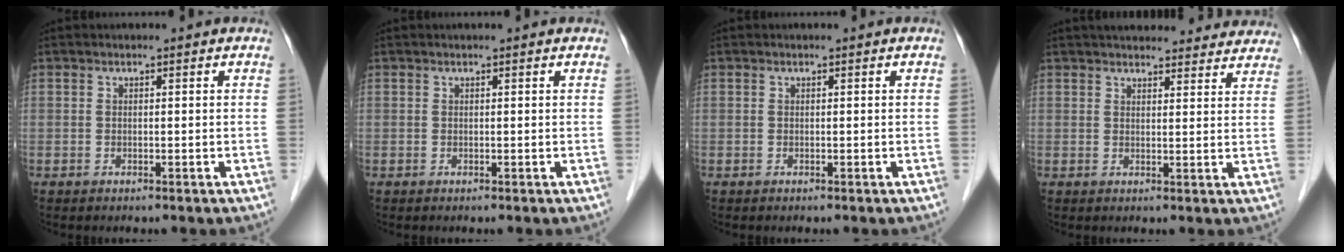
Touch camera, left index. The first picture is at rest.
{"total": 0.7, "force": [0.6, 0.0, 0.2], "torque": [-0.007, 0.008, 0.006]}
{"total": 0.0}
{"total": 19.7, "force": [18.2, 4.6, 6.1], "torque": [-0.072, 0.021, 0.219]}